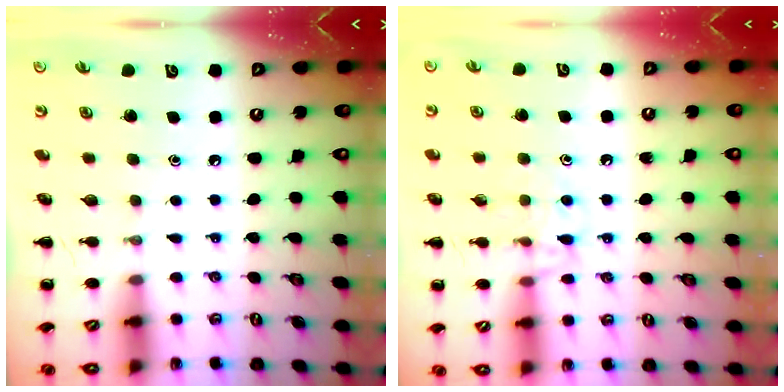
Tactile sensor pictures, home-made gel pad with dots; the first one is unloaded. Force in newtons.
{"total": 8.9, "press": 8.8, "slide": 1.1}